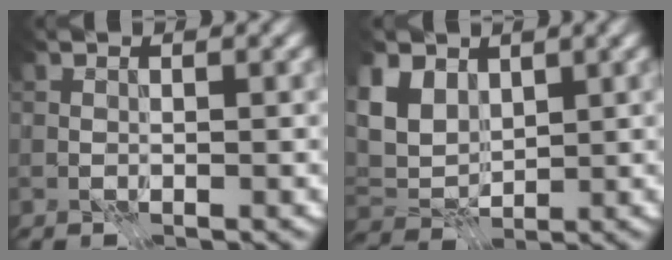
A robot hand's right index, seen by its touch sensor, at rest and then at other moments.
{"total": 3.7, "force": [1.9, 2.6, 1.9], "torque": [-0.050, -0.004, 0.031]}